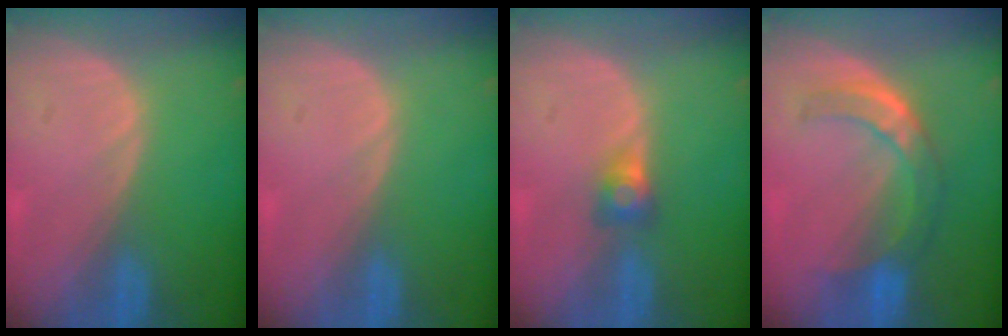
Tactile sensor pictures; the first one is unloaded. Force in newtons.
{"total": 0.0}
{"total": 2.6, "press": 2.4, "slide": 1.0}
{"total": 7.7, "press": 6.5, "slide": 4.2}